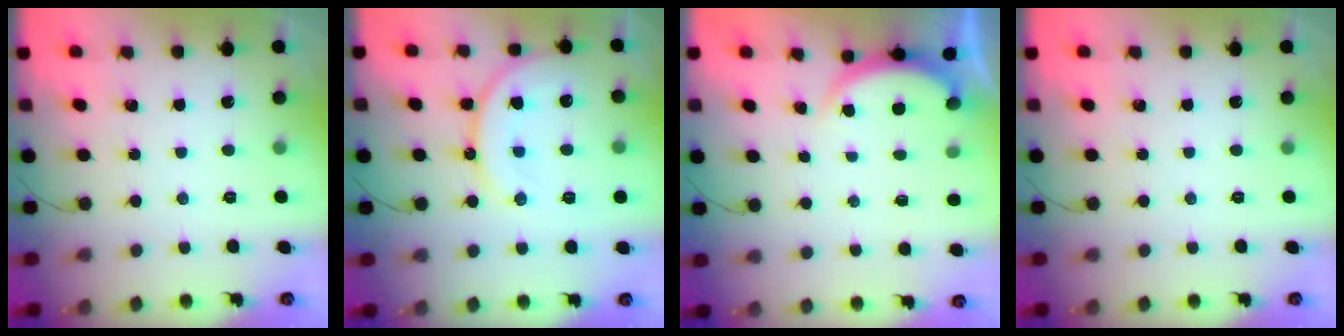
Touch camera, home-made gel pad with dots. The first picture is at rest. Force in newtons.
{"total": 14.8, "press": 14.6, "slide": 1.9}
{"total": 2.5, "press": 2.4, "slide": 0.6}
{"total": 0.0}